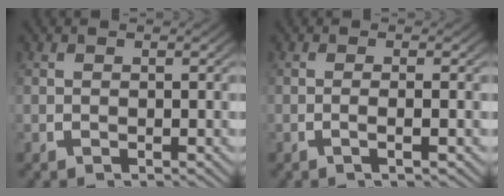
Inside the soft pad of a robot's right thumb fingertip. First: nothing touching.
{"total": 1.5, "force": [-0.3, -0.1, 1.5], "torque": [-0.033, 0.006, -0.008]}